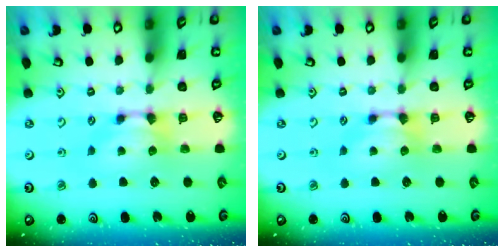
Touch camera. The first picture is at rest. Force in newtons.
{"total": 0.0}